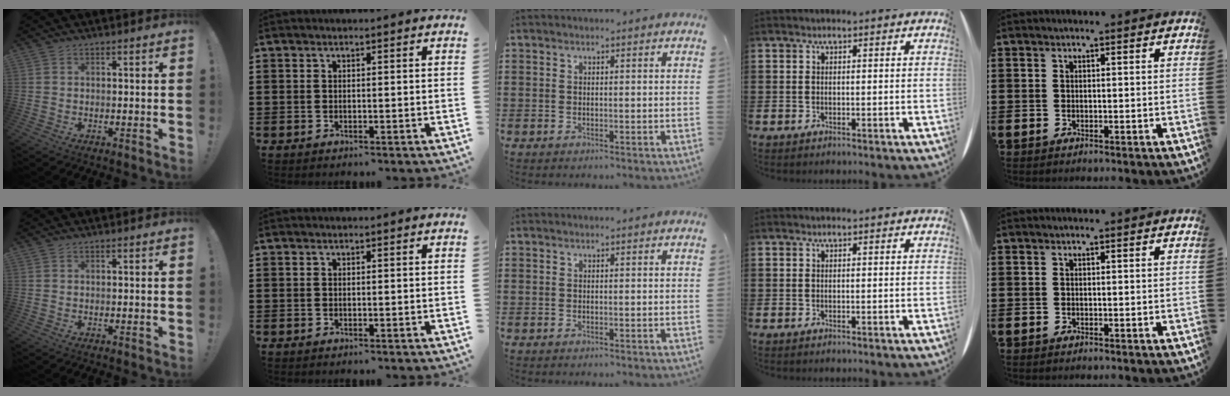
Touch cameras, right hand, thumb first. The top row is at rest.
{}